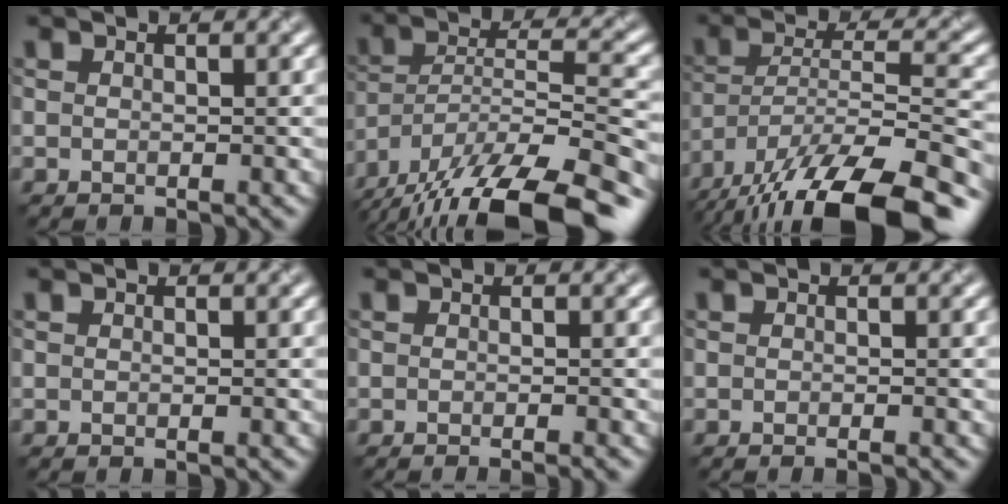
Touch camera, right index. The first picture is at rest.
{"total": 17.8, "force": [-14.5, 4.9, 9.2], "torque": [-0.164, -0.012, -0.222]}
{"total": 16.0, "force": [-12.4, 4.5, 9.0], "torque": [-0.170, -0.012, -0.188]}
{"total": 0.0}
{"total": 2.0, "force": [-1.3, 0.5, 1.4], "torque": [-0.007, 0.002, -0.017]}
{"total": 1.2, "force": [-0.7, 0.3, 1.0], "torque": [-0.005, -0.003, -0.010]}